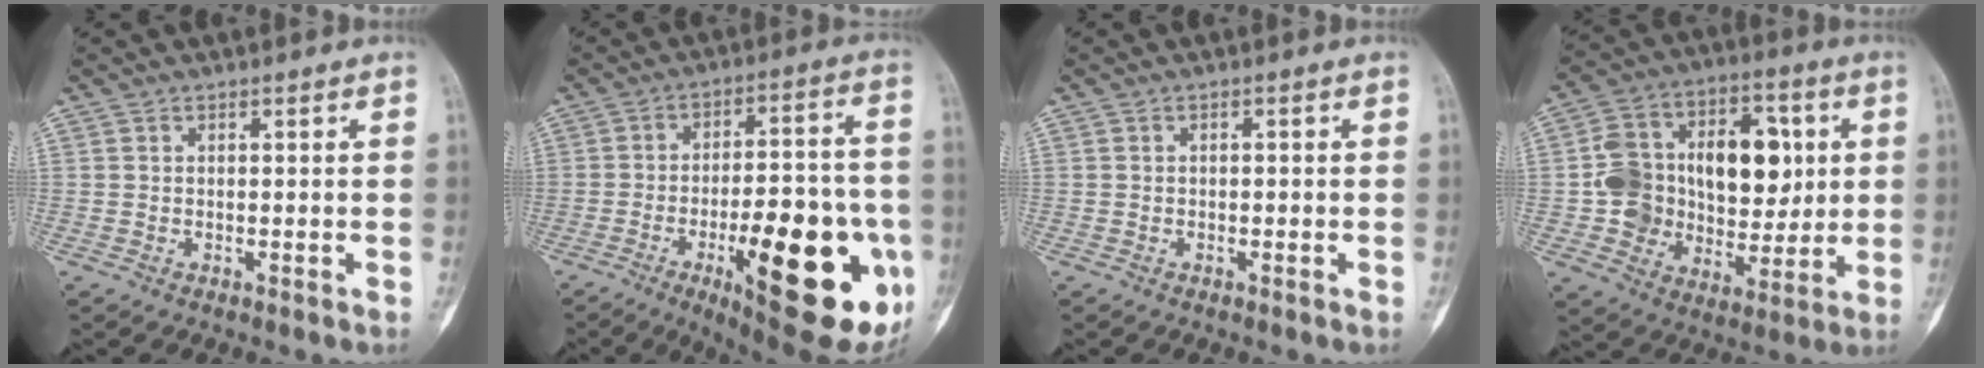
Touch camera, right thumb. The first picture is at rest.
{"total": 28.2, "force": [-8.8, 9.9, 25.0], "torque": [-0.288, 0.011, -0.104]}
{"total": 0.0}
{"total": 20.9, "force": [2.0, 14.9, 14.6], "torque": [-0.194, 0.022, 0.045]}